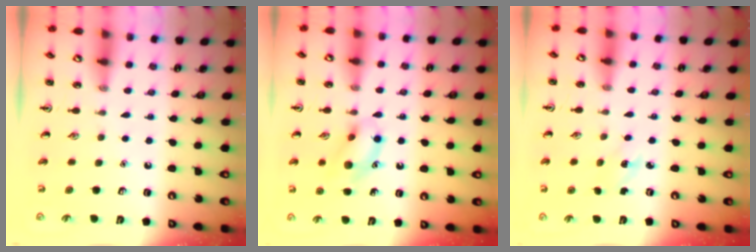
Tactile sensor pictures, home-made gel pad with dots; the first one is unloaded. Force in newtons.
{"total": 11.8, "press": 11.7, "slide": 0.8}
{"total": 2.1, "press": 2.0, "slide": 0.8}